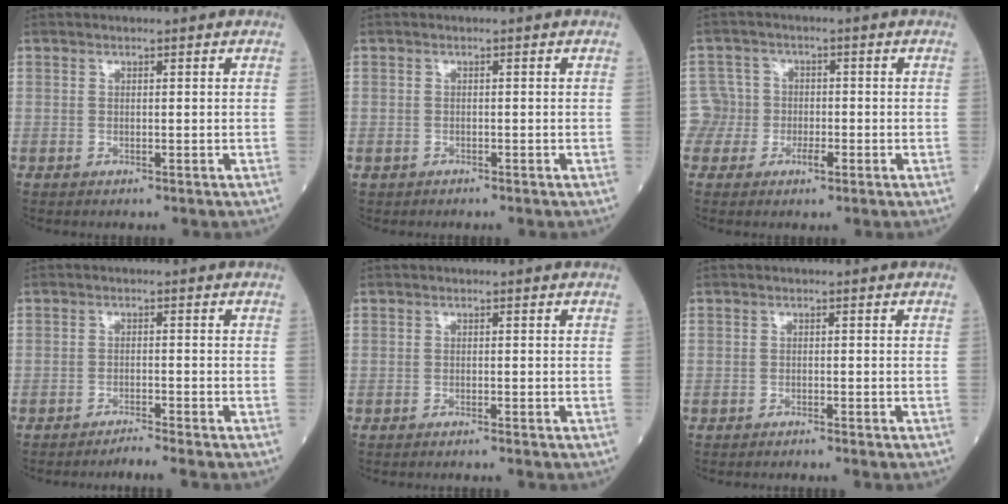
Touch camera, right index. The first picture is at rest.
{"total": 0.7, "force": [-0.4, 0.6, 0.0], "torque": [-0.006, 0.002, -0.008]}
{"total": 3.9, "force": [-1.2, 3.7, 0.0], "torque": [0.011, 0.016, -0.028]}
{"total": 2.4, "force": [-2.1, -1.3, 0.2], "torque": [-0.003, -0.007, -0.040]}
{"total": 0.8, "force": [-0.7, -0.4, 0.3], "torque": [-0.003, 0.003, -0.011]}
{"total": 1.0, "force": [-0.9, -0.3, 0.3], "torque": [-0.004, 0.003, -0.015]}